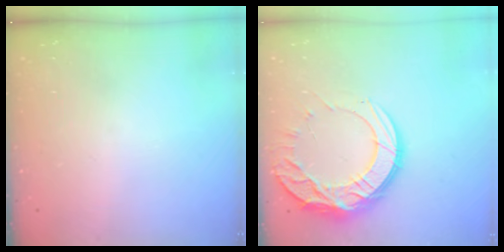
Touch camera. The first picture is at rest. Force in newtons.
{"total": 17.2, "press": 17.2, "slide": 1.0}